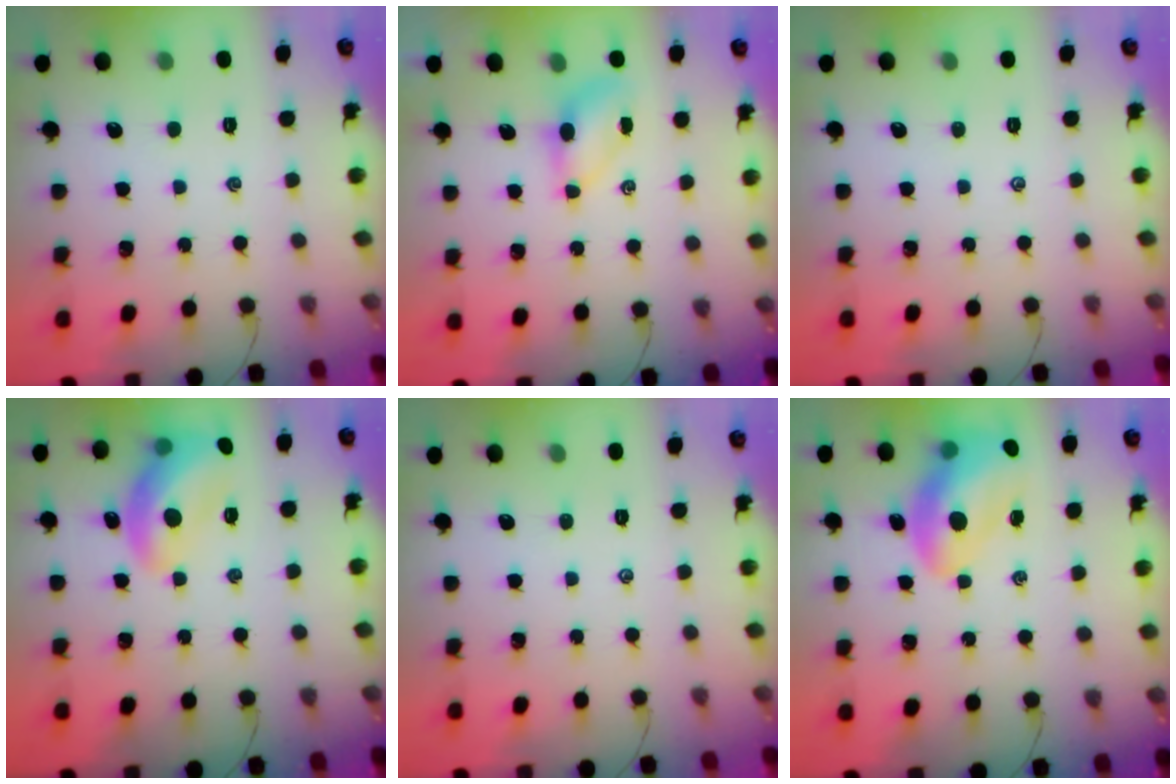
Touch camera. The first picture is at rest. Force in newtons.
{"total": 4.6, "press": 4.5, "slide": 0.9}
{"total": 0.0}
{"total": 14.6, "press": 14.4, "slide": 2.1}
{"total": 0.0}
{"total": 15.7, "press": 15.2, "slide": 3.9}